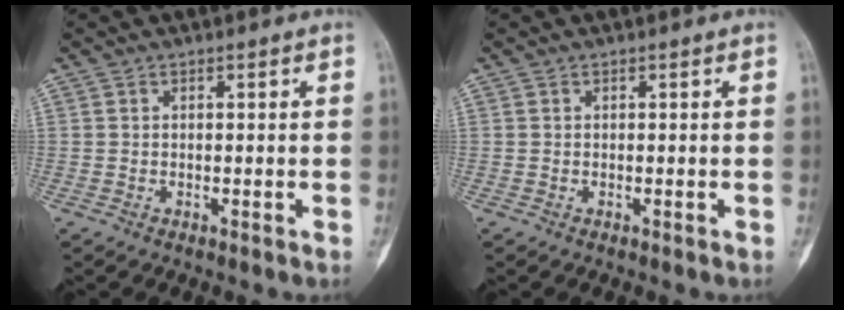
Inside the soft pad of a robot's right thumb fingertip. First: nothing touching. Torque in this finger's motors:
{"motor_torque": [0.02, 0.00, 0.08, 0.01, 0.01]}